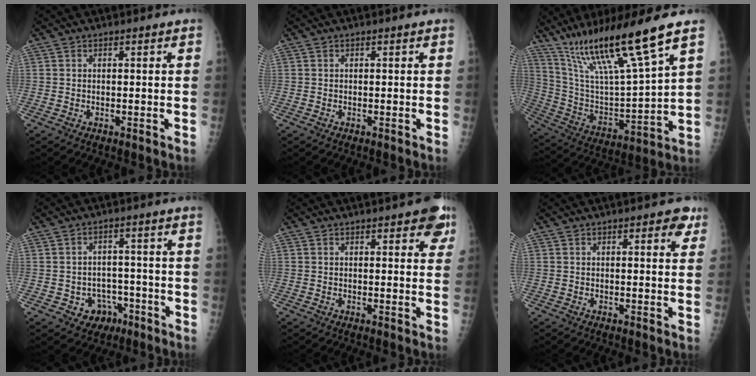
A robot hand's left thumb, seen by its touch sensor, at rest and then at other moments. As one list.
[{"total": 0.0}, {"total": 21.3, "force": [14.5, 1.5, 15.6], "torque": [-0.266, -0.056, 0.273]}, {"total": 6.3, "force": [-3.0, 5.3, 1.9], "torque": [0.001, 0.029, -0.033]}, {"total": 6.1, "force": [3.2, 2.3, 4.6], "torque": [-0.029, -0.009, 0.031]}, {"total": 4.0, "force": [2.0, 1.7, 3.0], "torque": [-0.021, -0.004, 0.018]}]